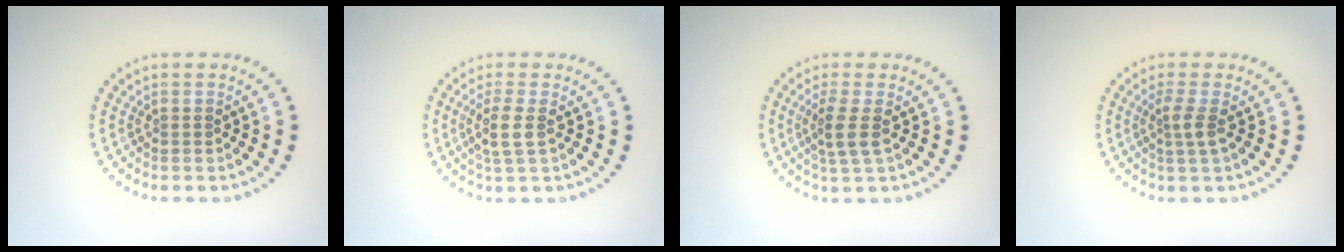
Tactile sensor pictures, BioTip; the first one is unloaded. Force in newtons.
{"total": 2.4, "press": 2.0, "slide": 1.3}
{"total": 2.5, "press": 2.0, "slide": 1.5}
{"total": 1.8, "press": 1.4, "slide": 1.2}